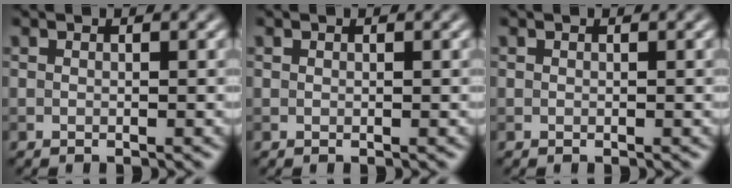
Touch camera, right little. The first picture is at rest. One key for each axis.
{"total": 0.0}
{"total": 0.0}